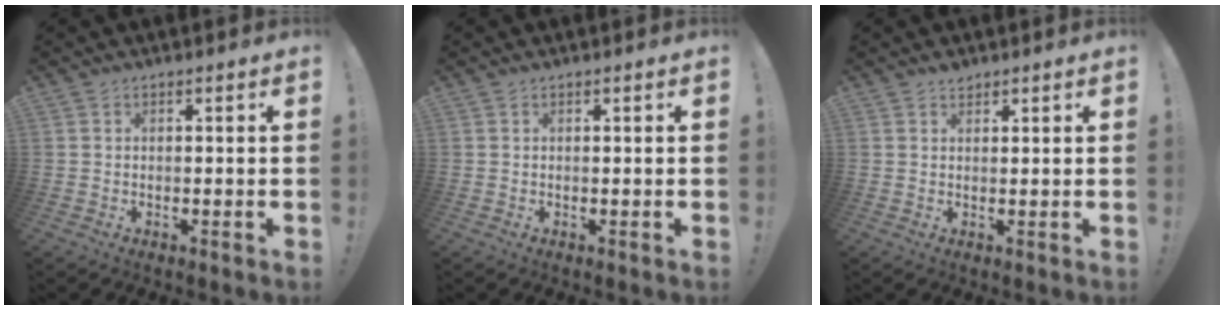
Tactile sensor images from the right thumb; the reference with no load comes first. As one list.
[{"total": 0.0}, {"total": 1.8, "force": [1.6, 0.7, 0.4], "torque": [0.002, -0.011, 0.029]}]